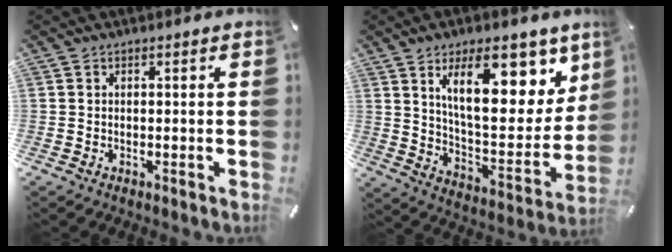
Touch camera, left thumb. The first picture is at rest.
{"total": 21.0, "force": [10.9, 9.5, 15.3], "torque": [-0.220, -0.054, 0.177]}